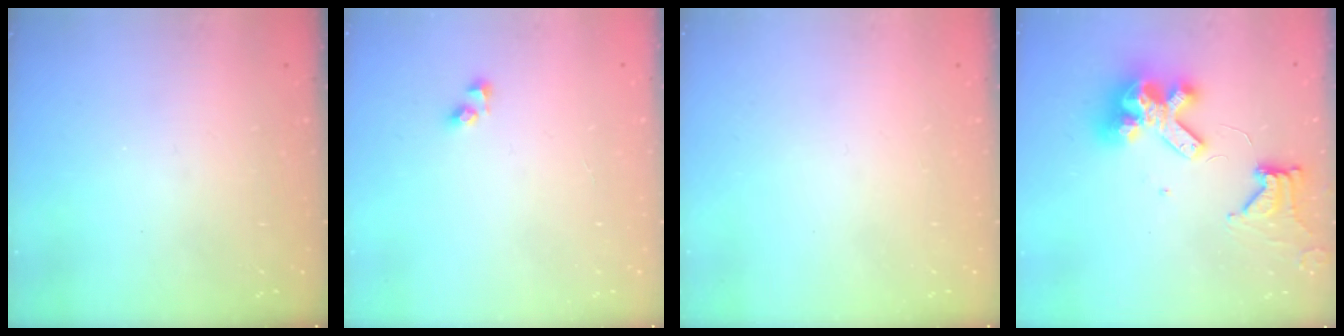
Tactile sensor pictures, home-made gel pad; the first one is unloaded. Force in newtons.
{"total": 3.9, "press": 3.9, "slide": 0.4}
{"total": 0.0}
{"total": 12.9, "press": 12.8, "slide": 1.6}